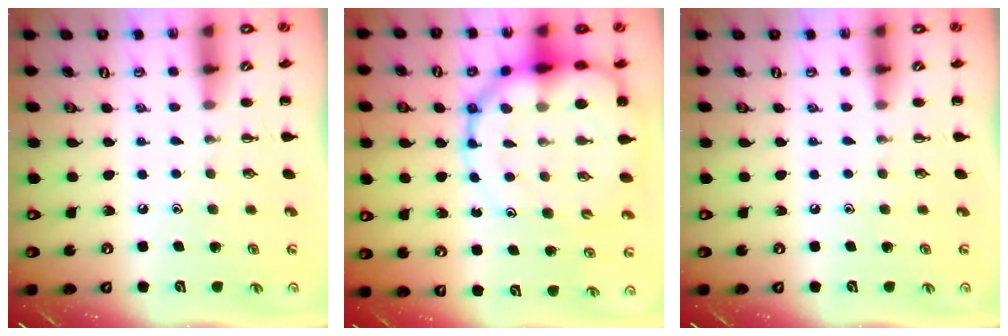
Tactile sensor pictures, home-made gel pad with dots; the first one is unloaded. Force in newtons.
{"total": 18.5, "press": 18.0, "slide": 4.6}
{"total": 0.0}